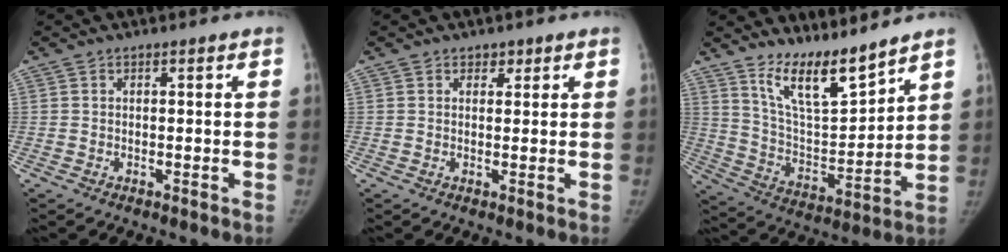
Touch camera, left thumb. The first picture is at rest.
{"total": 1.5, "force": [1.0, 1.0, 0.4], "torque": [0.011, -0.005, 0.013]}
{"total": 12.1, "force": [10.0, 2.4, 6.2], "torque": [-0.087, -0.079, 0.194]}